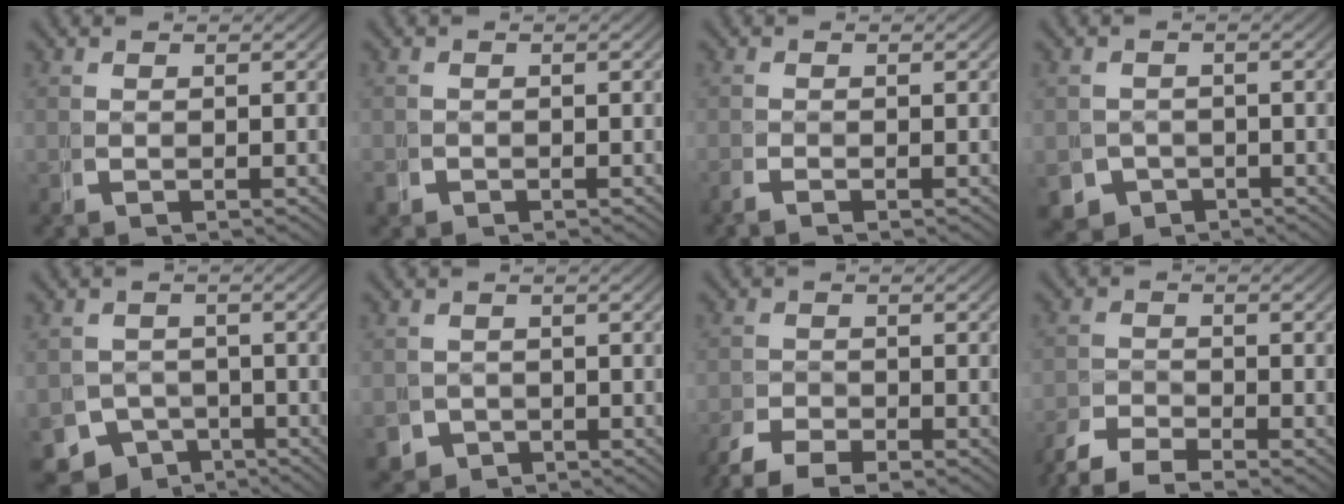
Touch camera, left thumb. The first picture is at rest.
{"total": 1.2, "force": [-0.8, 0.8, 0.0], "torque": [-0.004, -0.010, -0.014]}
{"total": 0.9, "force": [-0.8, 0.3, 0.5], "torque": [-0.010, -0.005, -0.018]}
{"total": 5.1, "force": [-3.0, 3.8, 1.5], "torque": [-0.029, -0.037, -0.041]}
{"total": 9.2, "force": [-6.0, 6.4, 2.8], "torque": [-0.047, -0.051, -0.090]}
{"total": 4.3, "force": [-2.5, 3.3, 1.1], "torque": [-0.029, -0.033, -0.032]}
{"total": 3.4, "force": [-2.8, 1.3, 1.5], "torque": [-0.019, -0.015, -0.049]}
{"total": 4.1, "force": [-3.6, 1.1, 1.5], "torque": [-0.021, -0.012, -0.066]}